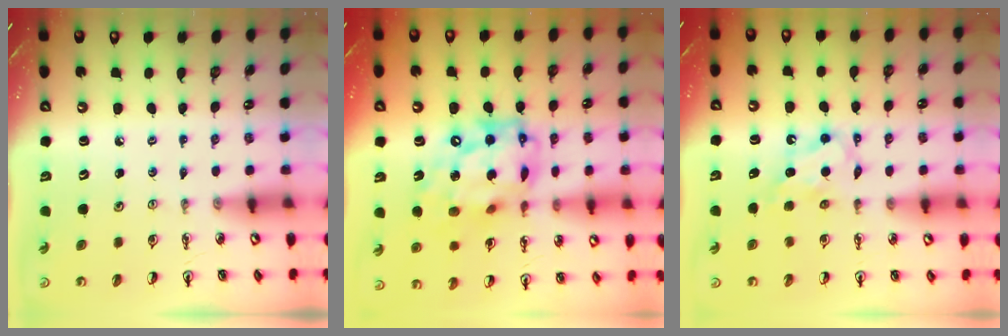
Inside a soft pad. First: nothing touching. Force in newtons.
{"total": 20.7, "press": 20.6, "slide": 1.8}
{"total": 6.4, "press": 6.4, "slide": 0.3}